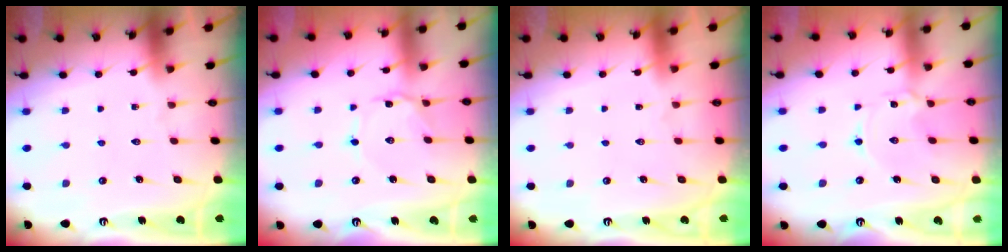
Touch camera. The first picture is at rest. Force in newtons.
{"total": 1.4, "press": 1.3, "slide": 0.2}
{"total": 1.6, "press": 1.6, "slide": 0.1}
{"total": 1.2, "press": 1.2, "slide": 0.2}